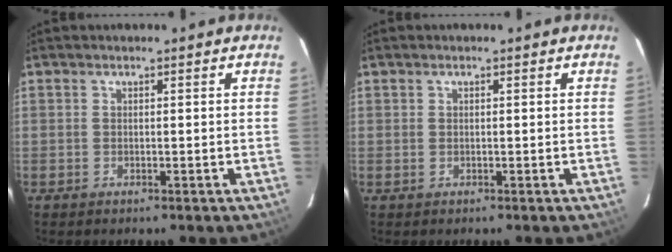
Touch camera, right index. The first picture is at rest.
{"total": 0.0}